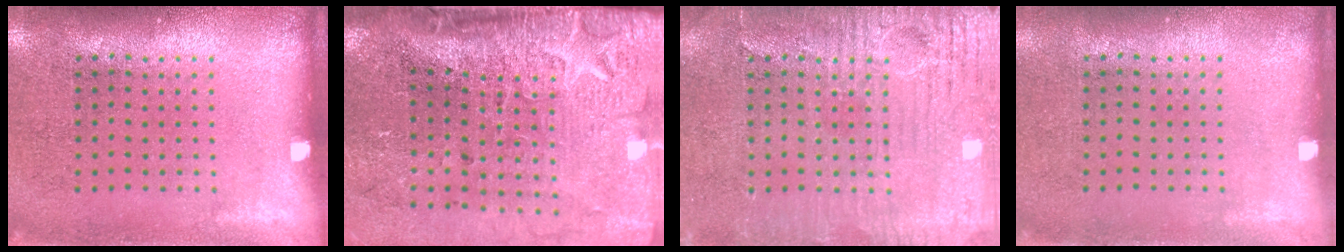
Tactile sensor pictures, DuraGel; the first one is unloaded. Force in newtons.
{"total": 4.6, "press": 3.6, "slide": 2.8}
{"total": 4.4, "press": 4.4, "slide": 0.4}
{"total": 0.0}